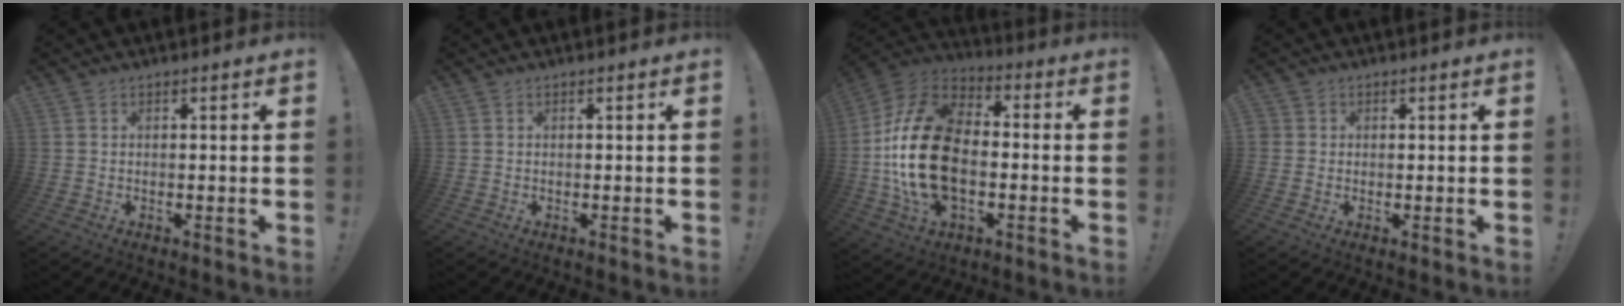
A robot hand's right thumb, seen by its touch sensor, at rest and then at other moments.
{"total": 0.0}
{"total": 25.3, "force": [-2.5, 16.2, 19.2], "torque": [-0.365, 0.032, -0.028]}
{"total": 1.7, "force": [0.3, 1.6, 0.4], "torque": [-0.002, 0.001, 0.005]}